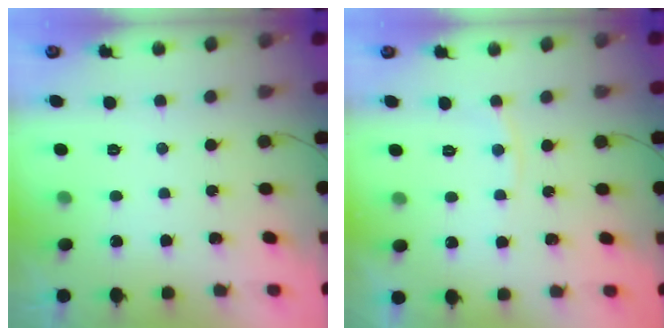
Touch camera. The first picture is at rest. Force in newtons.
{"total": 5.2, "press": 5.2, "slide": 0.6}